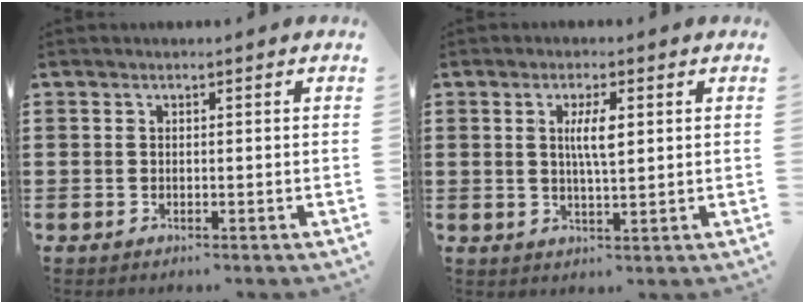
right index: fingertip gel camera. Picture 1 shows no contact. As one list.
[{"total": 4.3, "force": [1.0, 1.0, 4.0], "torque": [-0.081, 0.006, 0.014]}]